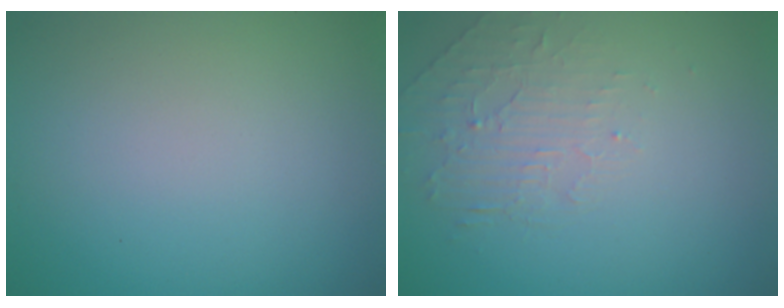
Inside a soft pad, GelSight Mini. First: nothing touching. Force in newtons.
{"total": 2.0, "press": 0.9, "slide": 1.8}